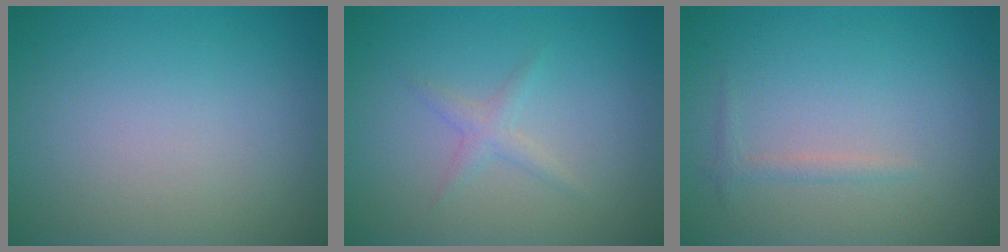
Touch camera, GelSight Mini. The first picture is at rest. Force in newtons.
{"total": 1.8, "press": 1.8, "slide": 0.1}
{"total": 0.9, "press": 0.9, "slide": 0.1}